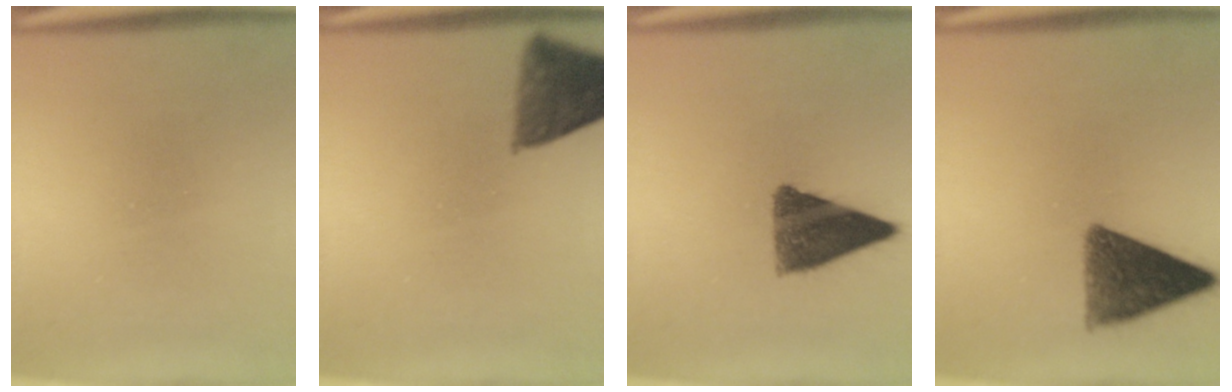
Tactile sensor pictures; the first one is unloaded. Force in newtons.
{"total": 8.1}
{"total": 9.4}
{"total": 10.4}